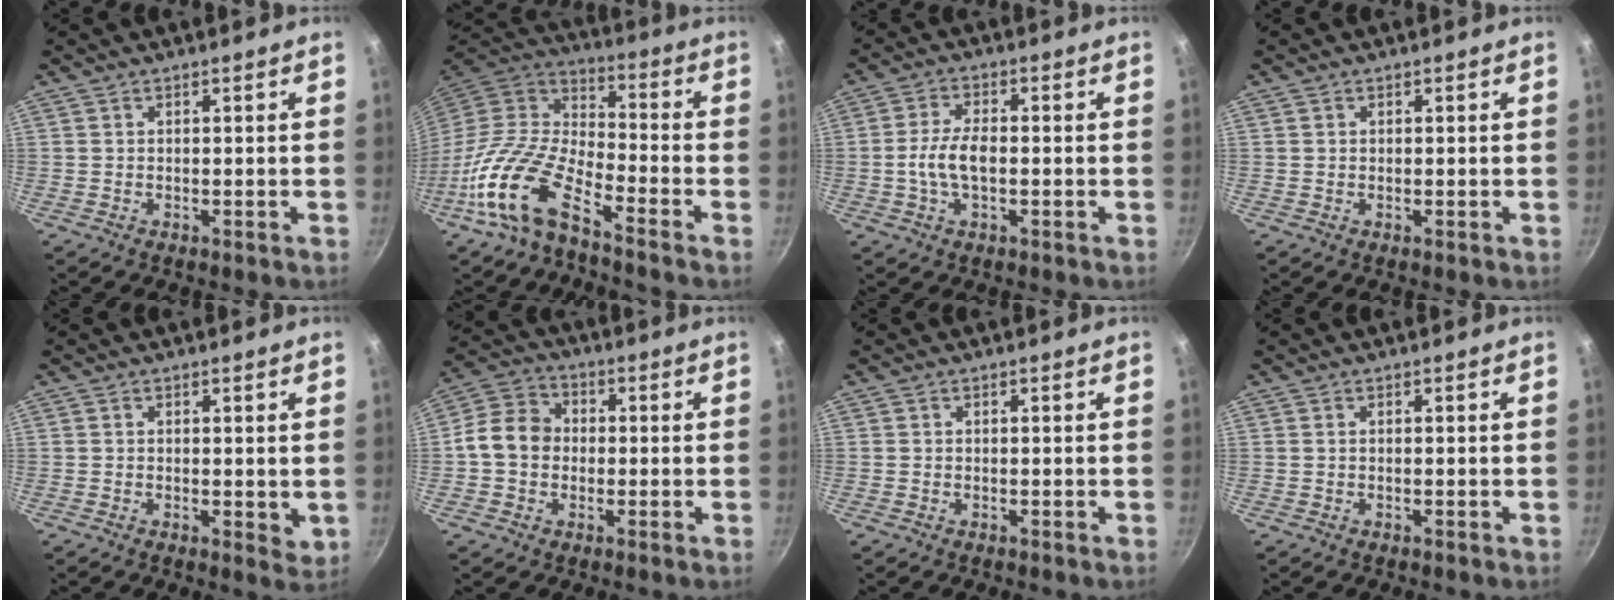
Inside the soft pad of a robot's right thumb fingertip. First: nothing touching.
{"total": 15.6, "force": [-9.6, 6.1, 10.6], "torque": [-0.194, 0.071, -0.206]}
{"total": 6.3, "force": [-0.8, 3.0, 5.5], "torque": [-0.108, 0.014, -0.022]}
{"total": 0.5, "force": [0.3, 0.4, 0.1], "torque": [0.001, 0.001, 0.002]}
{"total": 2.6, "force": [0.3, 1.2, 2.3], "torque": [-0.032, -0.007, 0.004]}
{"total": 8.1, "force": [-0.6, 6.8, 4.4], "torque": [-0.052, 0.019, -0.030]}
{"total": 0.0}
{"total": 0.0}